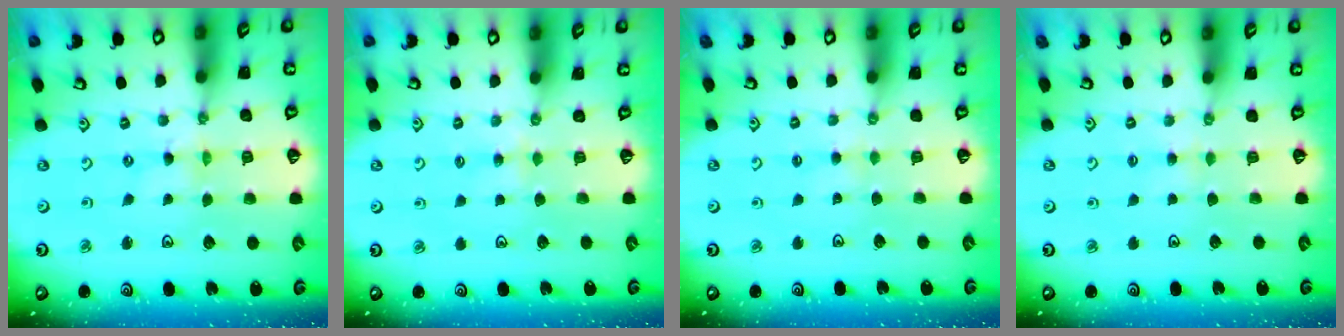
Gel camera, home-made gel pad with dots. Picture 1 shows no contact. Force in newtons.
{"total": 3.2, "press": 3.2, "slide": 0.6}
{"total": 2.3, "press": 2.2, "slide": 0.5}
{"total": 2.8, "press": 2.8, "slide": 0.4}